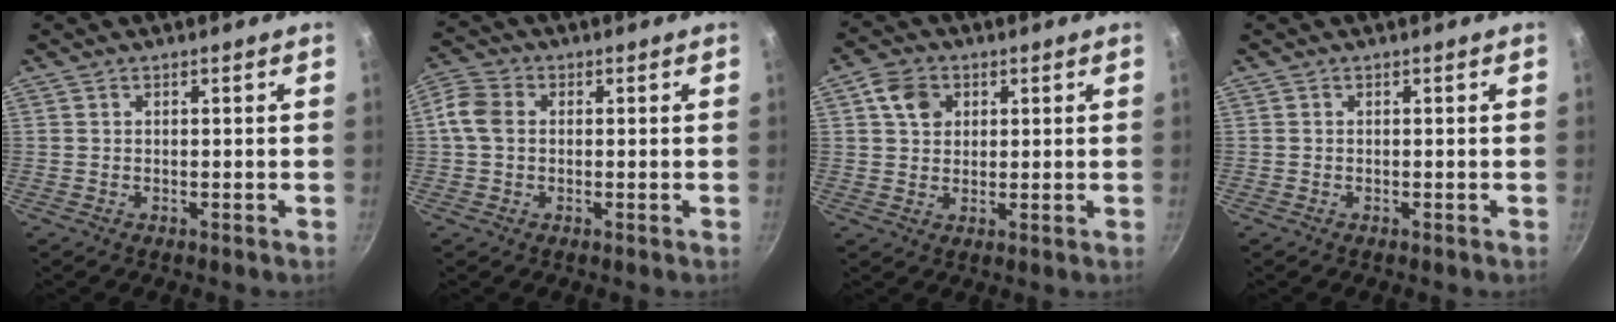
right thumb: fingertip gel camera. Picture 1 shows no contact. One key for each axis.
{"total": 5.9, "fx": 0.3, "fy": 4.7, "fz": 3.5, "tx": -0.065, "ty": 0.010, "tz": -0.009}
{"total": 5.8, "fx": 2.0, "fy": 4.8, "fz": 2.7, "tx": -0.029, "ty": 0.004, "tz": 0.033}
{"total": 0.0}